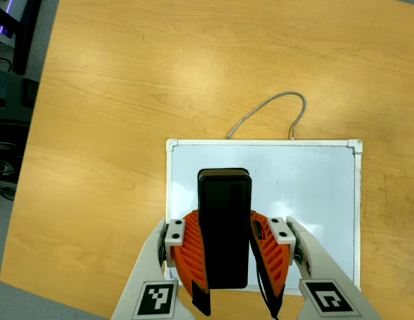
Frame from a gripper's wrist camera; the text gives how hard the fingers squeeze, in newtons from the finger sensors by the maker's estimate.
{"total": 5.8, "left": 5.0, "right": 6.7}